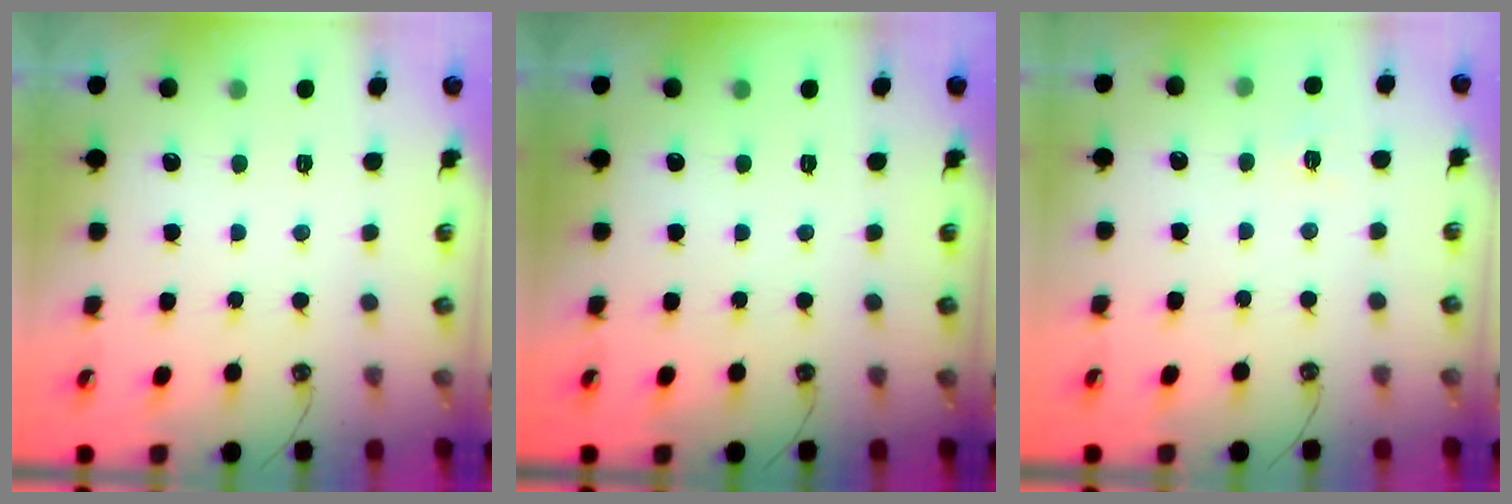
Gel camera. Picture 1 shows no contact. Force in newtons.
{"total": 0.0}
{"total": 3.5, "press": 3.4, "slide": 0.4}